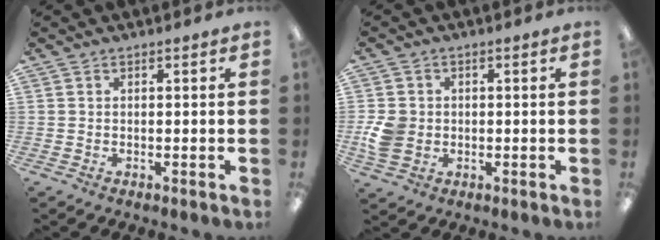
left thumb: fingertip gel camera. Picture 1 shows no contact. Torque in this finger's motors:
{"motor_torque": [-0.12, 0.12, 0.34, -0.34, 0.02]}